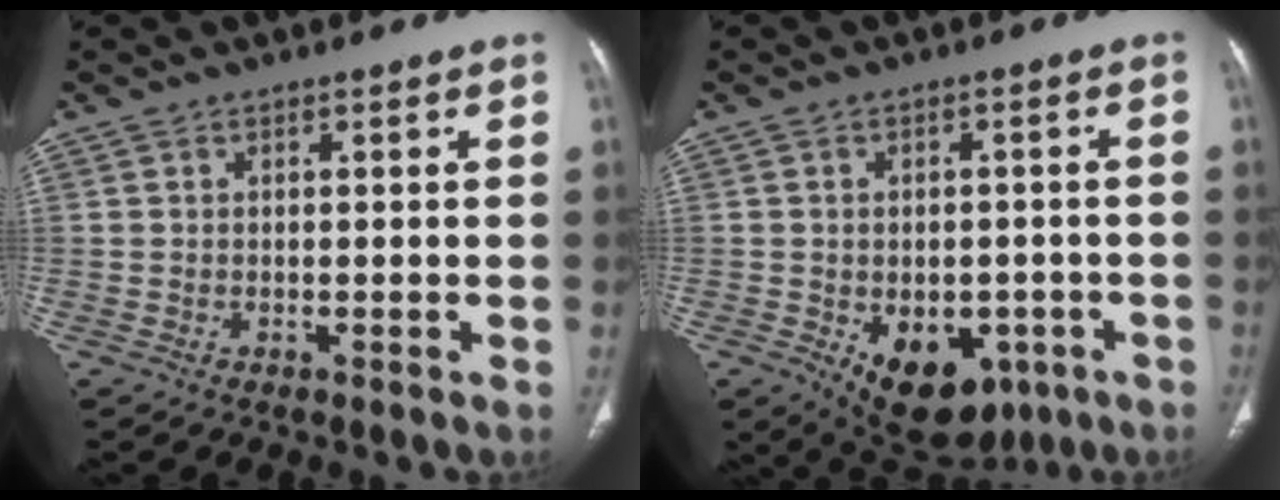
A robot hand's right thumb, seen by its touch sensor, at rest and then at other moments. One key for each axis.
{"total": 13.5, "fx": -5.6, "fy": 8.7, "fz": 8.7, "tx": -0.100, "ty": 0.012, "tz": -0.061}